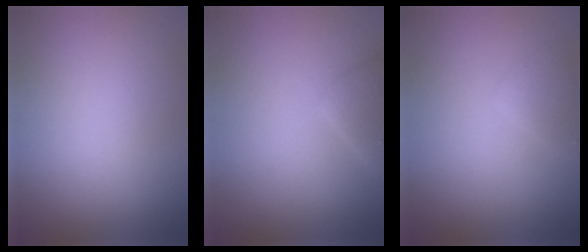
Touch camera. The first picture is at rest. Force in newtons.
{"total": 2.0, "press": 2.0, "slide": 0.1}
{"total": 1.3, "press": 1.3, "slide": 0.1}